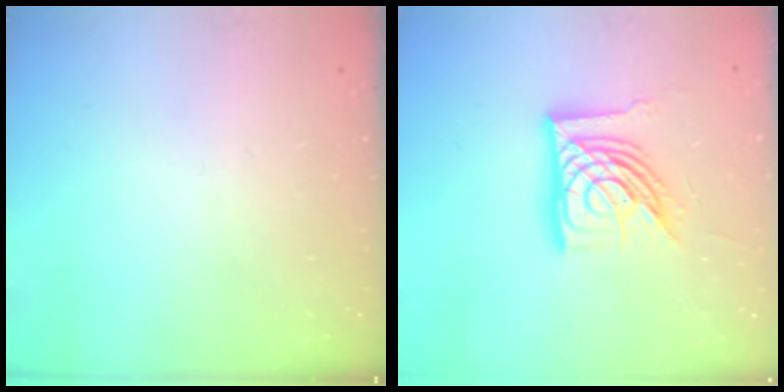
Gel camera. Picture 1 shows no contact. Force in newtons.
{"total": 16.7, "press": 16.6, "slide": 1.9}